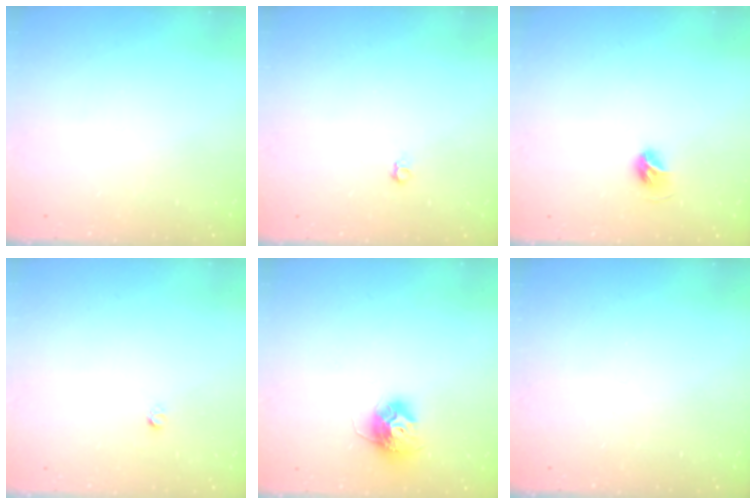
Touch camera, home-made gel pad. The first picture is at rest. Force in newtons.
{"total": 3.5, "press": 3.4, "slide": 0.6}
{"total": 5.3, "press": 5.2, "slide": 0.9}
{"total": 1.6, "press": 1.5, "slide": 0.1}
{"total": 10.3, "press": 10.3, "slide": 0.7}
{"total": 0.0}